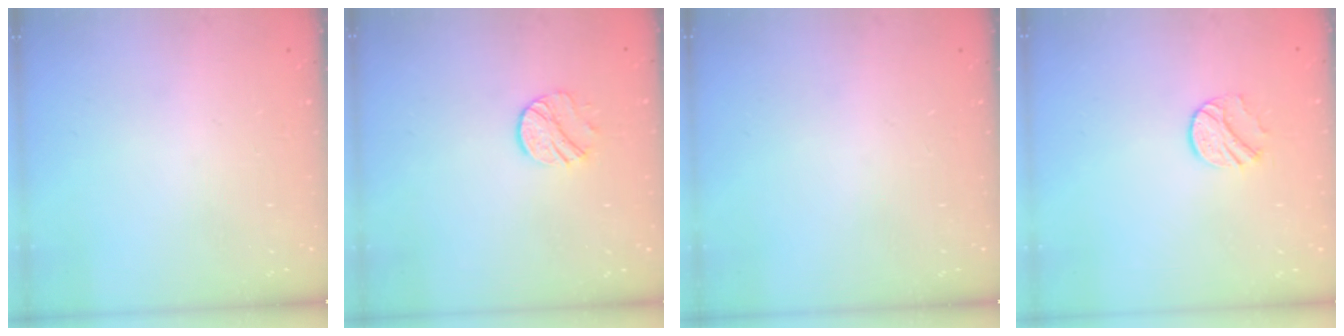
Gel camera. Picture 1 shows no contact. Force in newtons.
{"total": 8.3, "press": 8.3, "slide": 0.8}
{"total": 0.0}
{"total": 8.3, "press": 8.3, "slide": 0.8}